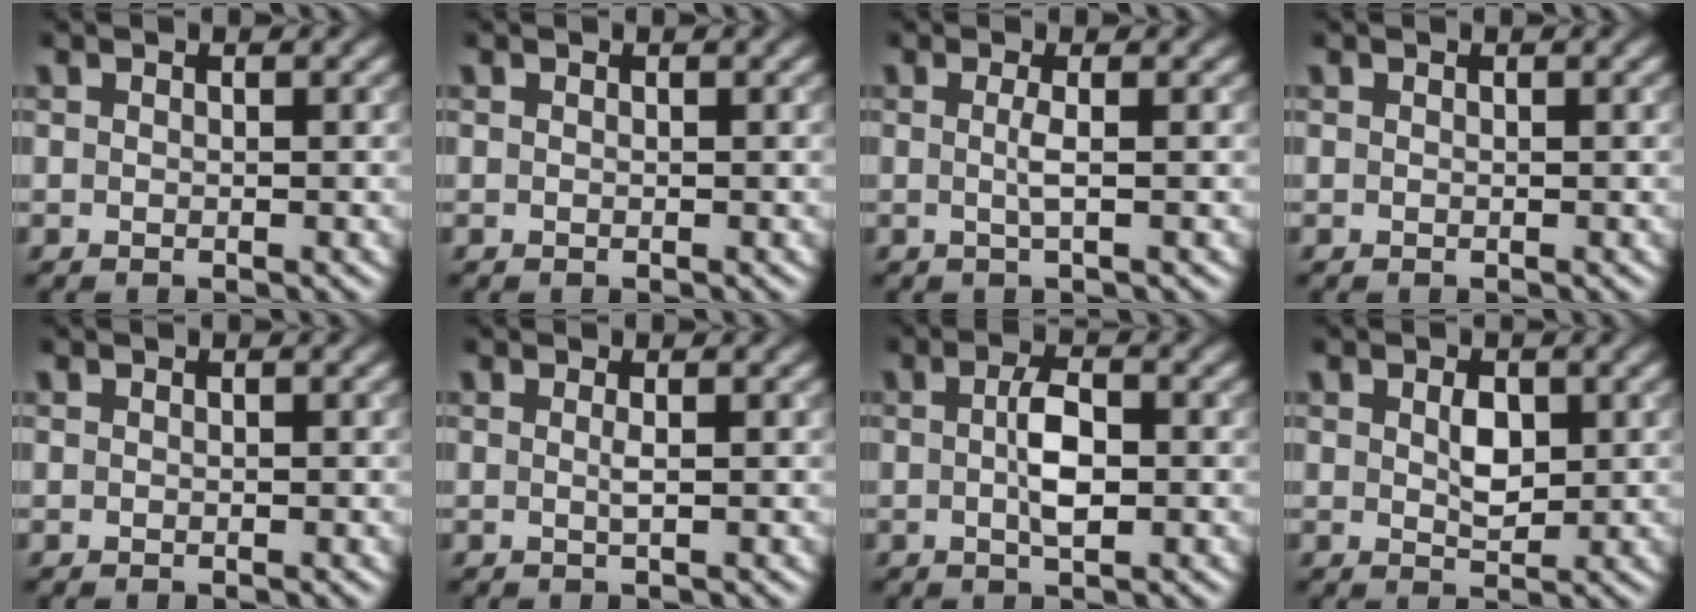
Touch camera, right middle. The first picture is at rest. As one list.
[{"total": 0.0}, {"total": 1.5, "force": [0.0, 0.2, 1.5], "torque": [-0.029, -0.001, -0.004]}, {"total": 0.0}, {"total": 0.0}, {"total": 0.9, "force": [0.0, 0.1, 0.9], "torque": [-0.015, 0.001, -0.002]}, {"total": 3.1, "force": [-0.1, 1.1, 2.9], "torque": [-0.058, 0.001, -0.003]}, {"total": 2.1, "force": [0.5, 1.2, 1.7], "torque": [-0.032, -0.003, 0.012]}]